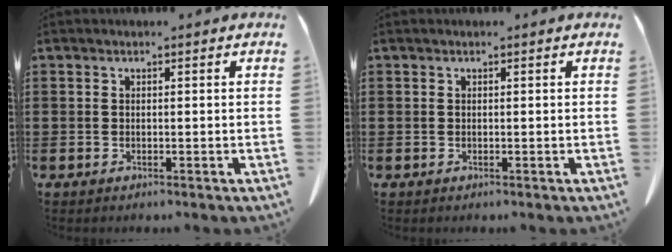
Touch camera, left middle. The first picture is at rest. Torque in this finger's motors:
{"motor_torque": [0.63, 0.27, -0.02, 0.01]}